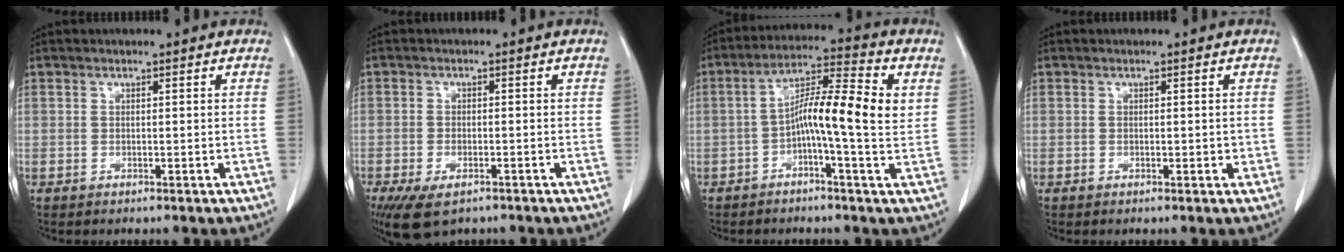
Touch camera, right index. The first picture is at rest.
{"total": 7.1, "force": [-4.8, 3.0, 4.3], "torque": [-0.075, -0.012, -0.073]}
{"total": 10.7, "force": [0.6, 1.0, 10.7], "torque": [-0.182, 0.033, 0.001]}
{"total": 1.1, "force": [-0.1, 0.7, 0.9], "torque": [-0.011, 0.000, 0.001]}